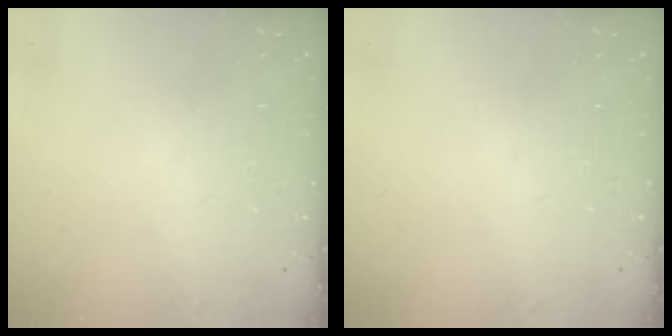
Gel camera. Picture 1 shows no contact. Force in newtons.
{"total": 0.0}